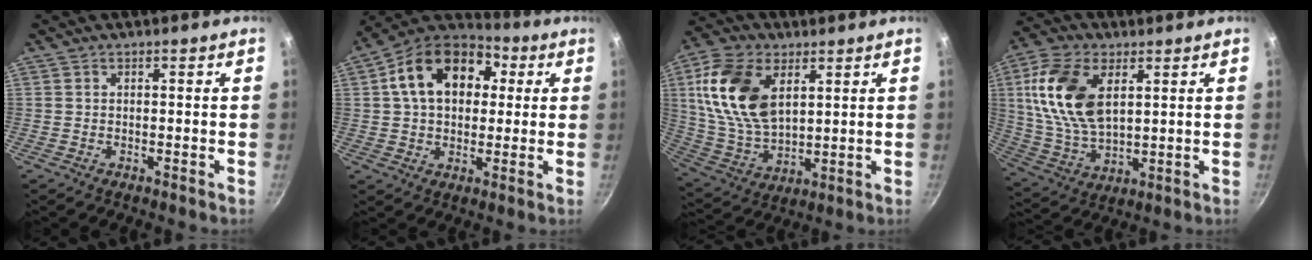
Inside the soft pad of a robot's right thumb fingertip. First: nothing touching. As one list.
[{"total": 17.9, "force": [4.2, 12.7, 11.9], "torque": [-0.175, 0.025, 0.052]}, {"total": 17.7, "force": [5.6, 10.7, 13.0], "torque": [-0.234, -0.012, 0.116]}, {"total": 16.6, "force": [4.7, 9.5, 12.8], "torque": [-0.237, -0.009, 0.097]}]